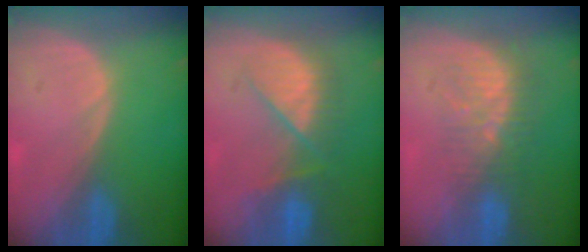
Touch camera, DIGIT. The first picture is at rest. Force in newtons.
{"total": 7.4, "press": 7.3, "slide": 1.1}
{"total": 7.5, "press": 6.9, "slide": 3.0}